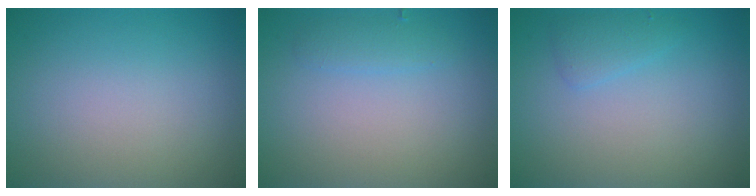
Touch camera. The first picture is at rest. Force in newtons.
{"total": 1.3, "press": 1.3, "slide": 0.1}
{"total": 1.4, "press": 1.4, "slide": 0.1}